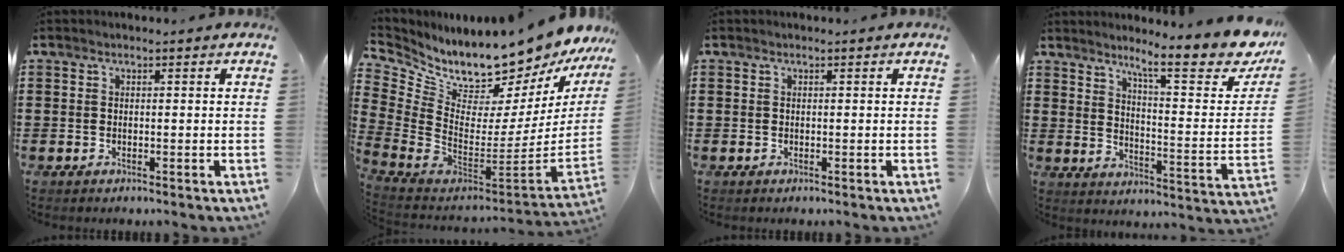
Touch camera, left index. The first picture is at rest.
{"total": 10.9, "force": [10.6, 1.4, 2.0], "torque": [-0.079, -0.118, 0.177]}
{"total": 0.0}
{"total": 11.2, "force": [8.6, 0.9, 7.0], "torque": [-0.116, -0.057, 0.134]}